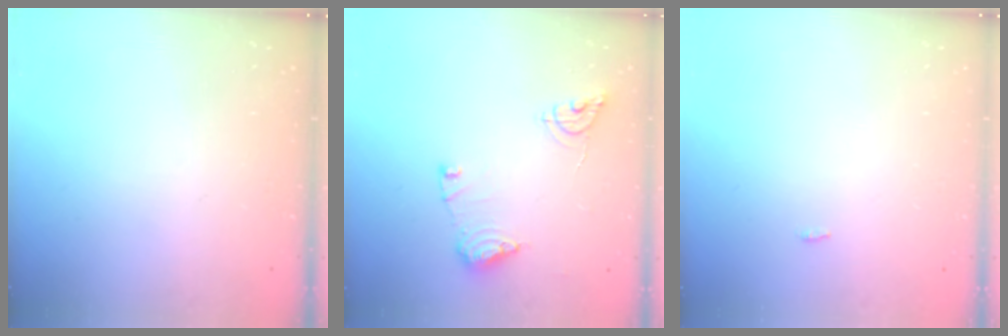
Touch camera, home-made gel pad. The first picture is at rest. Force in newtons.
{"total": 10.2, "press": 10.2, "slide": 0.6}
{"total": 6.7, "press": 1.4, "slide": 6.6}